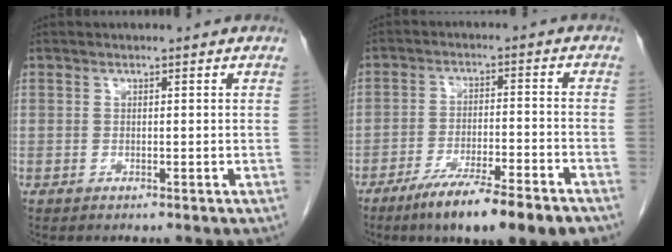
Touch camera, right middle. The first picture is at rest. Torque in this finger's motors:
{"motor_torque": [1.14, -1.00, 0.17, 0.10]}